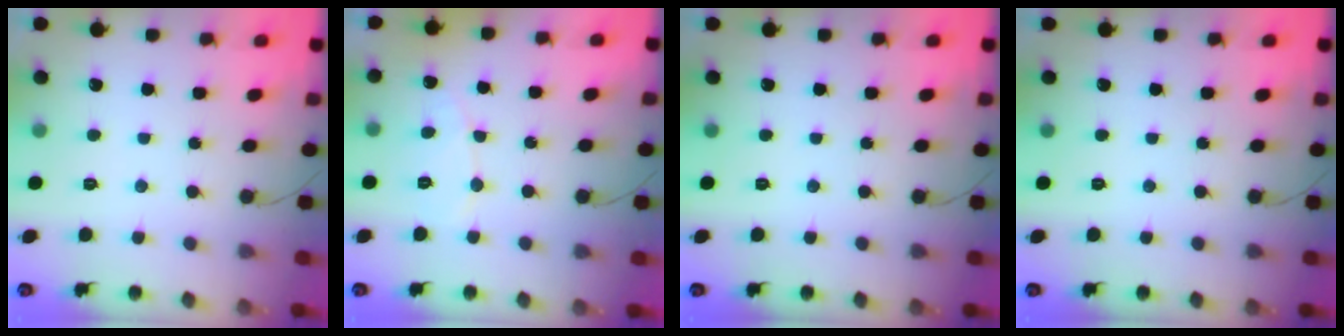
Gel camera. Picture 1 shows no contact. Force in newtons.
{"total": 5.4, "press": 5.4, "slide": 0.4}
{"total": 0.0}
{"total": 0.0}